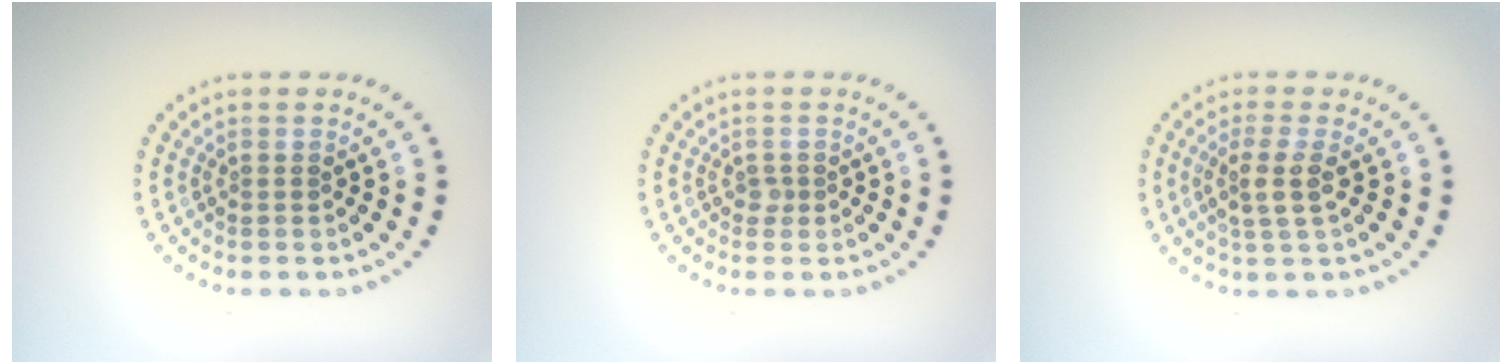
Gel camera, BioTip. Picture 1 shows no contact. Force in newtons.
{"total": 0.7, "press": 0.5, "slide": 0.5}
{"total": 2.3, "press": 1.9, "slide": 1.2}